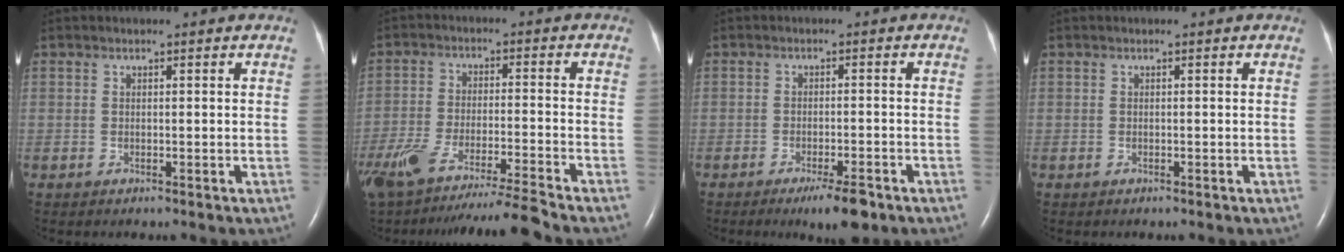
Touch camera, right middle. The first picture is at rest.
{"total": 15.5, "force": [-13.6, -1.7, 7.3], "torque": [-0.129, -0.029, -0.228]}
{"total": 5.1, "force": [-3.3, 0.8, 3.8], "torque": [-0.063, -0.009, -0.046]}
{"total": 0.0}